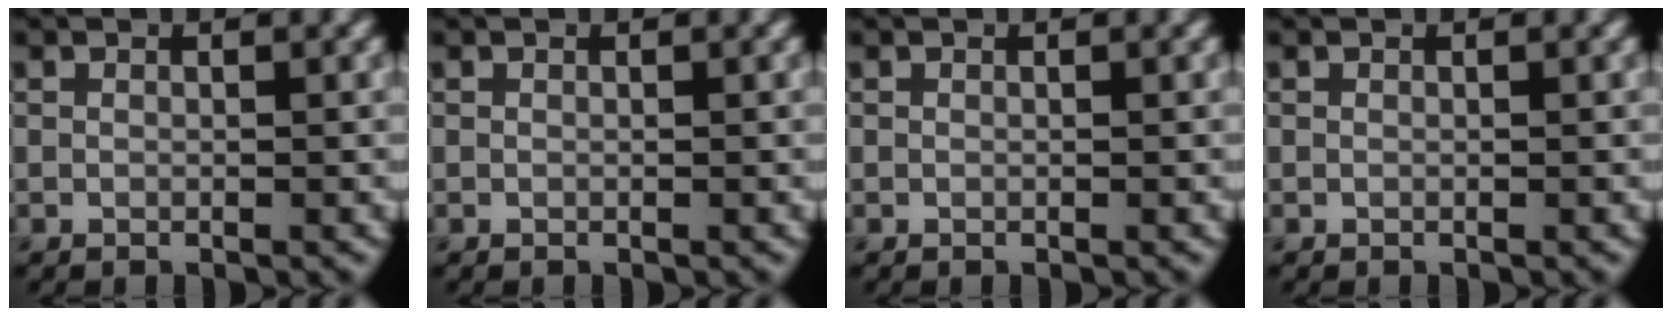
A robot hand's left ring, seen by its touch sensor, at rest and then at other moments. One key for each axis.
{"total": 0.0}
{"total": 0.0}
{"total": 0.0}